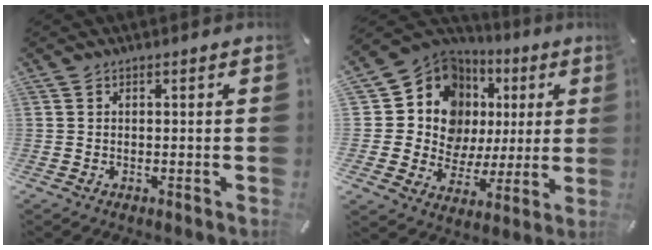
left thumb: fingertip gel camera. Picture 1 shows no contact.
{"total": 13.5, "force": [5.5, 11.4, 4.5], "torque": [-0.075, -0.063, 0.111]}